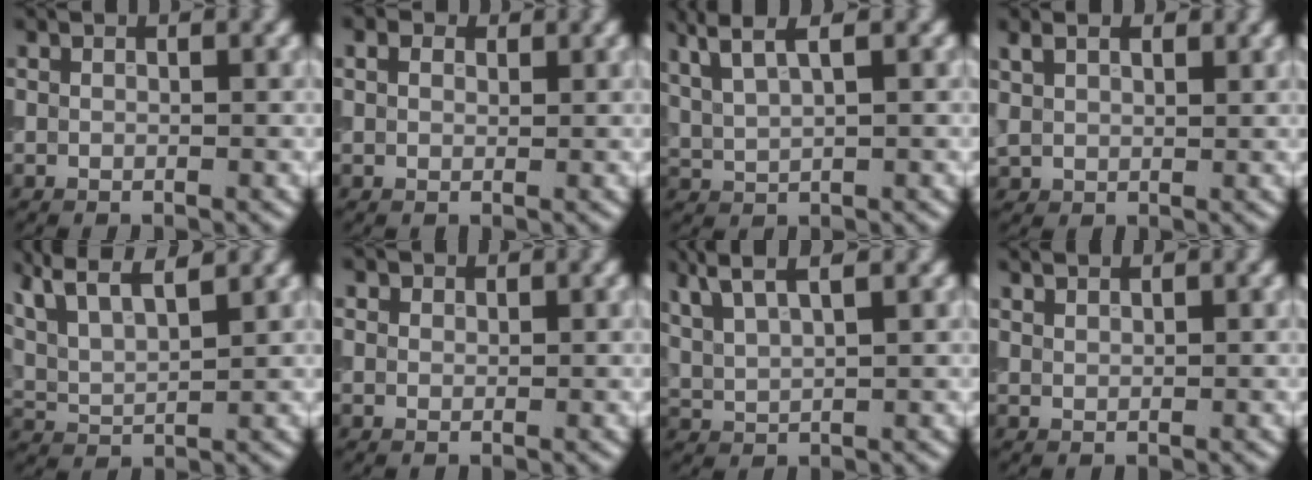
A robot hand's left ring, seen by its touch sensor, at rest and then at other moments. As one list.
[{"total": 1.6, "force": [0.8, 1.2, 0.7], "torque": [-0.017, -0.002, 0.006]}, {"total": 3.8, "force": [2.3, 0.9, 2.8], "torque": [-0.070, 0.012, 0.049]}, {"total": 2.3, "force": [1.4, 1.4, 1.1], "torque": [-0.035, 0.007, 0.029]}, {"total": 9.3, "force": [6.7, 3.0, 5.7], "torque": [-0.128, 0.034, 0.084]}, {"total": 0.9, "force": [0.5, 0.8, 0.2], "torque": [-0.007, -0.005, 0.006]}, {"total": 5.1, "force": [3.4, 1.5, 3.4], "torque": [-0.080, 0.023, 0.052]}, {"total": 1.1, "force": [1.0, 0.2, 0.4], "torque": [-0.012, 0.002, 0.019]}]